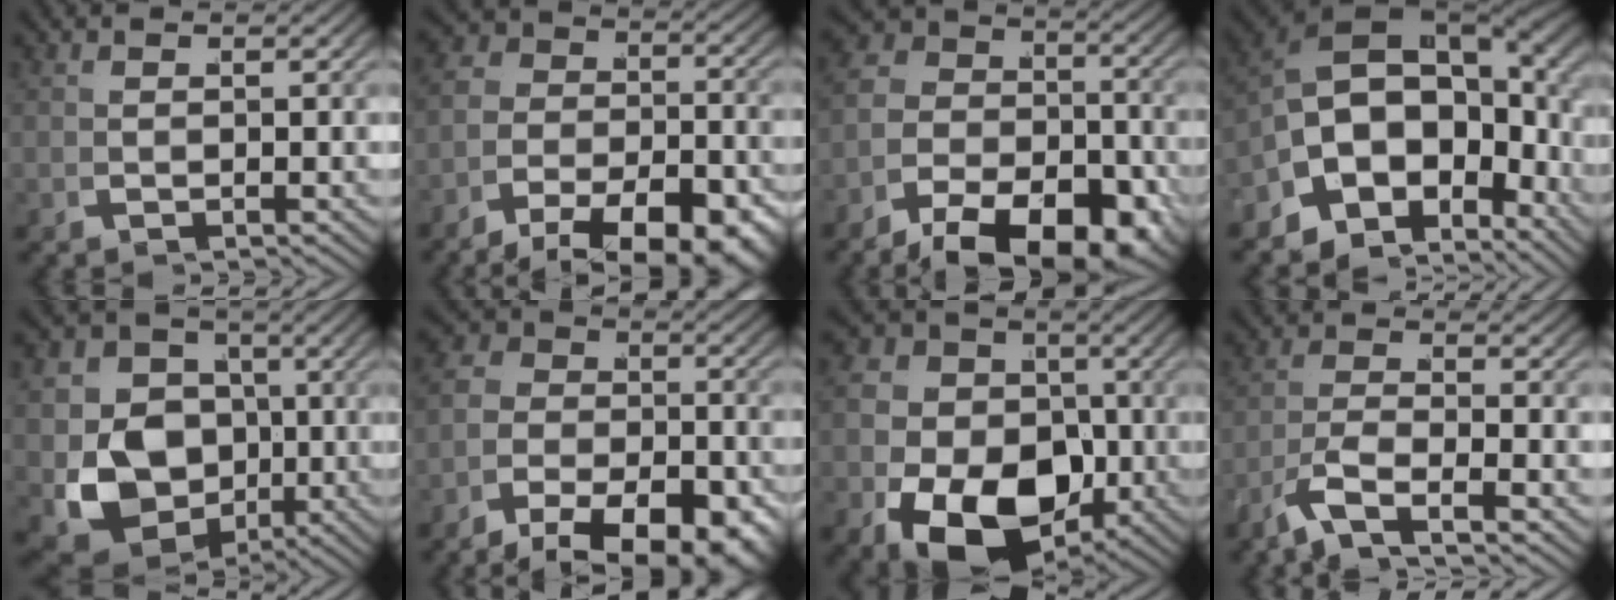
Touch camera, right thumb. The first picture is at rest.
{"total": 9.2, "force": [-5.5, 5.2, 5.2], "torque": [-0.051, -0.036, -0.086]}
{"total": 11.7, "force": [-5.6, 7.4, 7.1], "torque": [-0.096, -0.039, -0.091]}
{"total": 15.9, "force": [-0.8, 10.7, 11.8], "torque": [-0.215, -0.037, -0.011]}
{"total": 14.7, "force": [-2.7, 12.4, 7.3], "torque": [-0.173, -0.073, -0.032]}
{"total": 10.1, "force": [-5.5, 6.1, 5.8], "torque": [-0.066, -0.040, -0.085]}
{"total": 17.0, "force": [-3.0, 13.1, 10.4], "torque": [-0.206, -0.077, -0.032]}
{"total": 5.0, "force": [-2.8, 2.5, 3.4], "torque": [-0.073, -0.014, -0.050]}